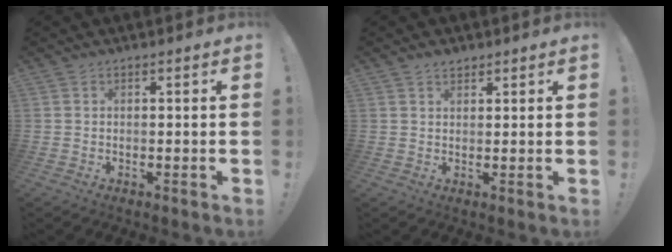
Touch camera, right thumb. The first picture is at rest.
{"total": 2.3, "force": [1.8, 1.1, 0.7], "torque": [-0.005, -0.011, 0.032]}